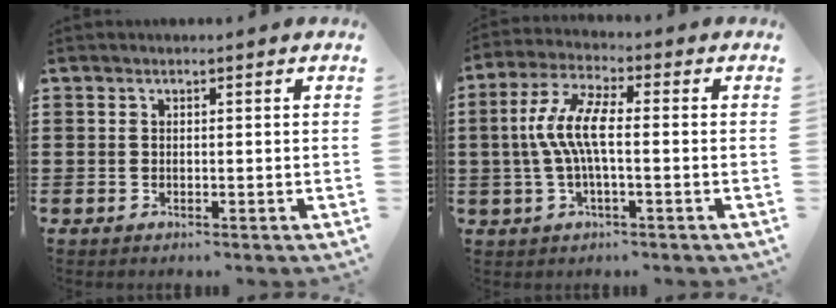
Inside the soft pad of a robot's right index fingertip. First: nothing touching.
{"total": 7.9, "force": [-0.6, 2.3, 7.6], "torque": [-0.171, -0.008, -0.019]}